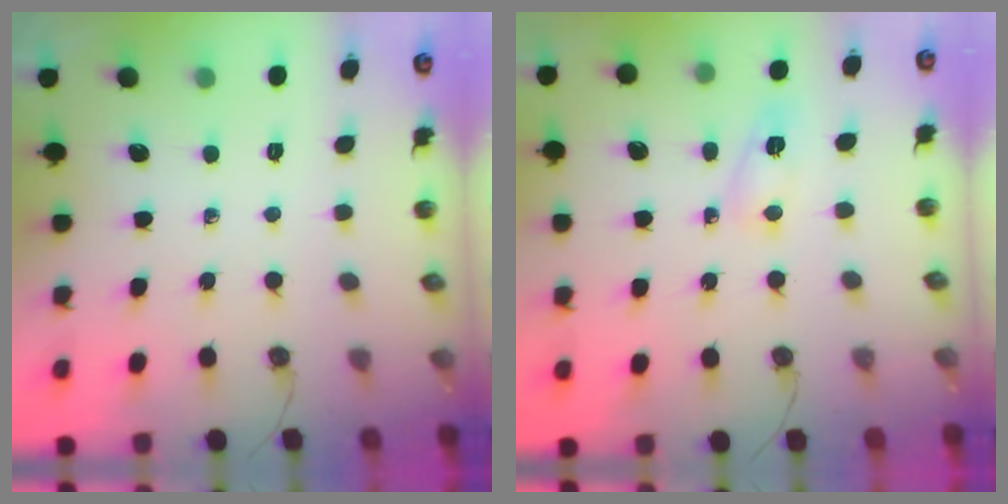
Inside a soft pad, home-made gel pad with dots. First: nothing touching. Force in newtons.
{"total": 3.6, "press": 3.6, "slide": 0.3}